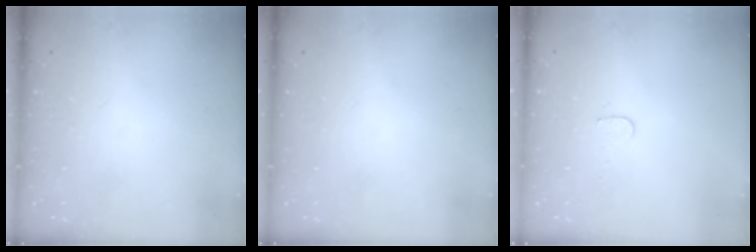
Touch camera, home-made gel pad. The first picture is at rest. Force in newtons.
{"total": 0.0}
{"total": 4.1, "press": 4.1, "slide": 0.3}